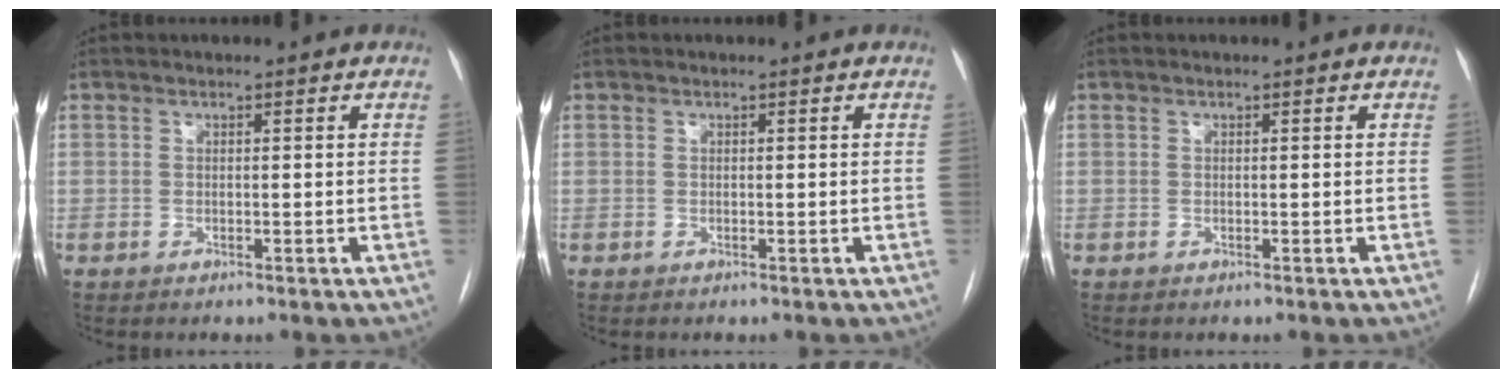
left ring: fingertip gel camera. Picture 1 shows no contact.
{"total": 0.0}
{"total": 0.0}